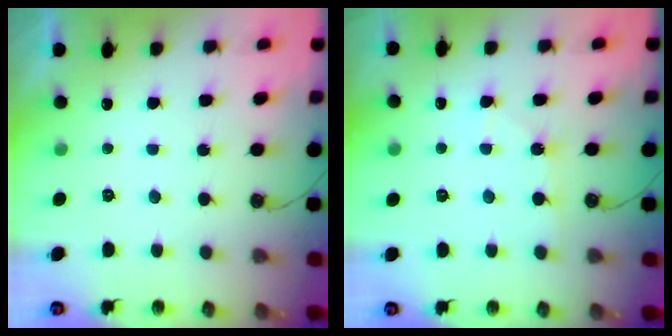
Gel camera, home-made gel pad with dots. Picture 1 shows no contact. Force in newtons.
{"total": 4.4, "press": 4.4, "slide": 0.6}